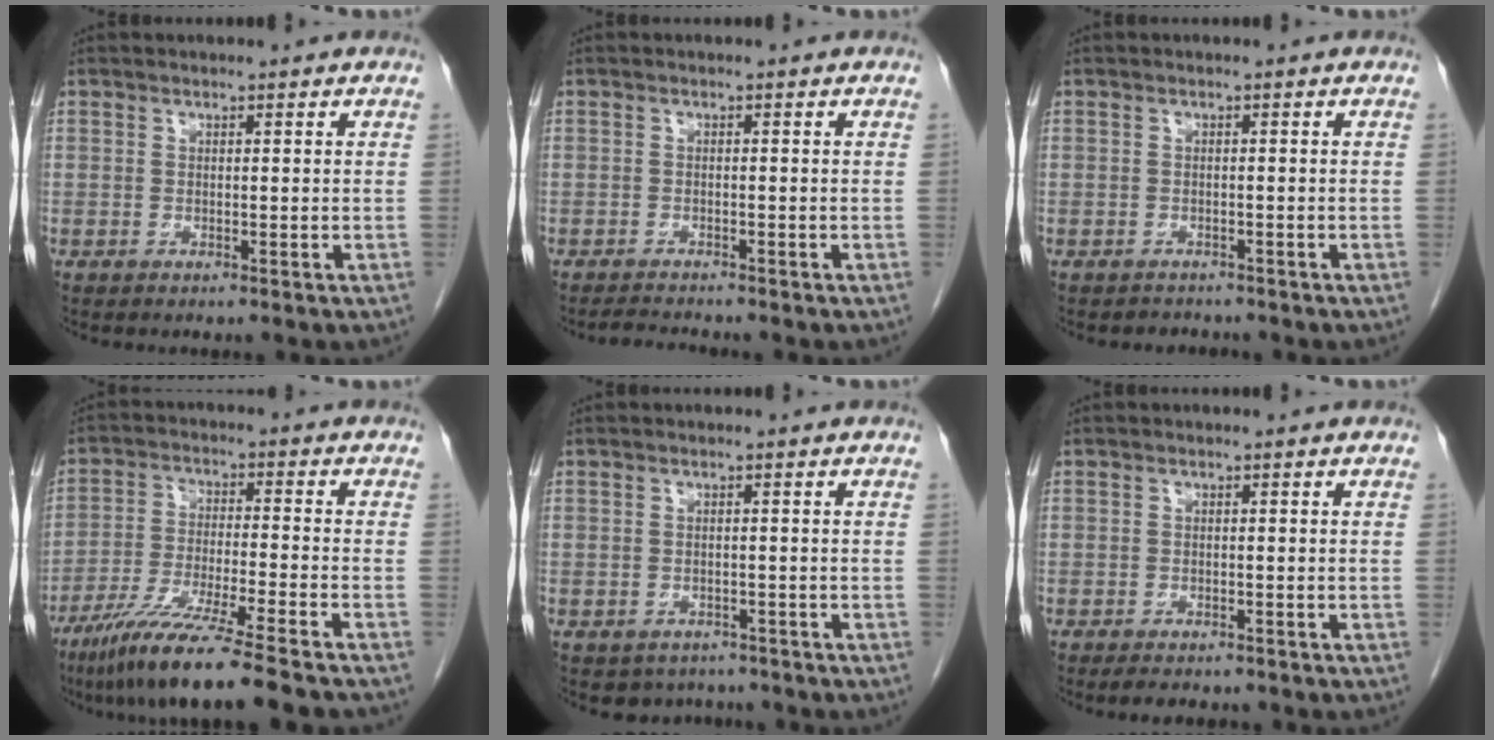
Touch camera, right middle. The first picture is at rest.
{"total": 2.1, "force": [-2.0, -0.1, 0.4], "torque": [-0.013, -0.011, -0.034]}
{"total": 1.6, "force": [-1.4, 0.7, -0.4], "torque": [0.000, -0.001, -0.023]}
{"total": 14.0, "force": [-10.8, -0.7, 8.9], "torque": [-0.161, -0.048, -0.182]}
{"total": 3.6, "force": [-3.0, 2.1, 0.3], "torque": [0.002, 0.007, -0.038]}
{"total": 3.3, "force": [-2.7, 1.3, 1.4], "torque": [-0.022, -0.005, -0.032]}